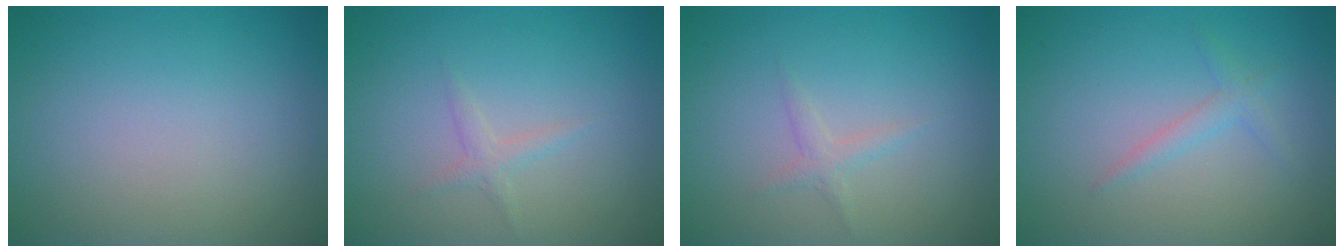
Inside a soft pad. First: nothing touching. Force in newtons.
{"total": 1.0, "press": 1.0, "slide": 0.0}
{"total": 1.0, "press": 1.0, "slide": 0.0}
{"total": 1.3, "press": 1.3, "slide": 0.1}